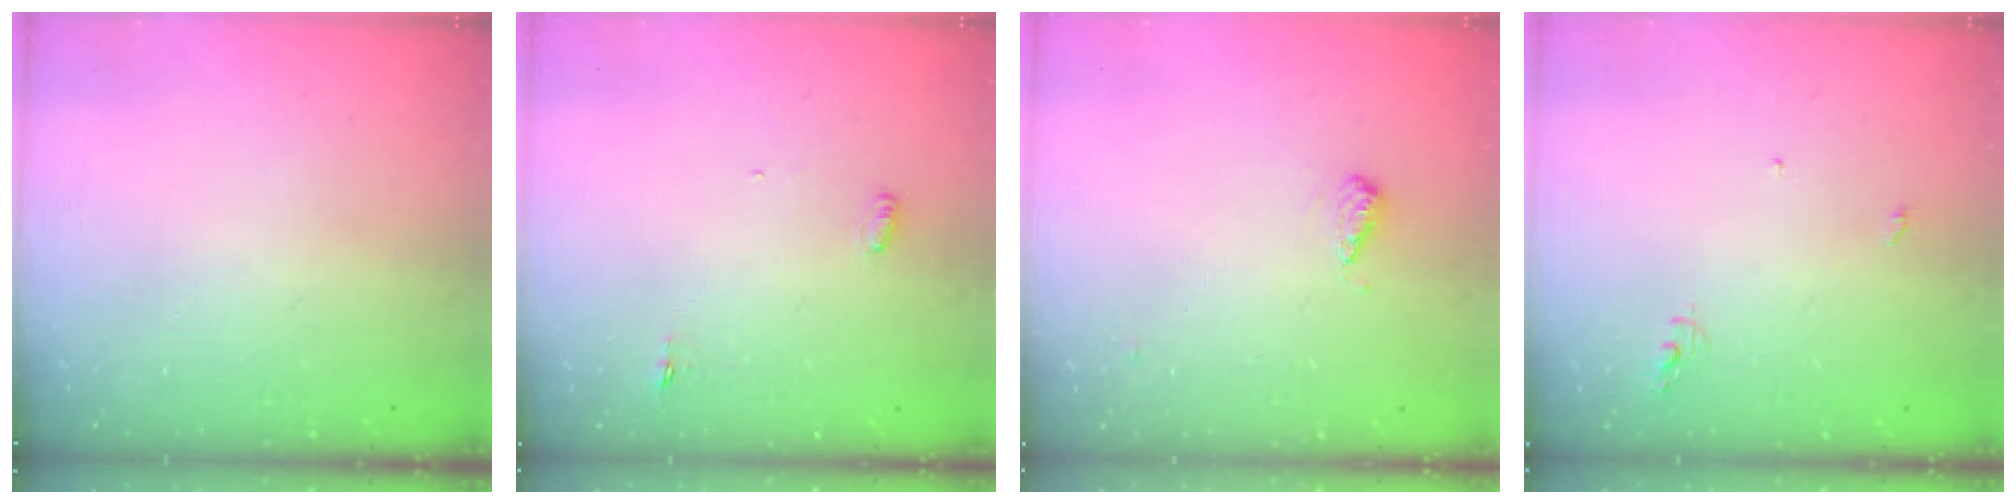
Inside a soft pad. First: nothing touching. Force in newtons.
{"total": 3.0, "press": 2.8, "slide": 0.9}
{"total": 8.3, "press": 8.3, "slide": 0.9}
{"total": 3.4, "press": 3.4, "slide": 0.0}